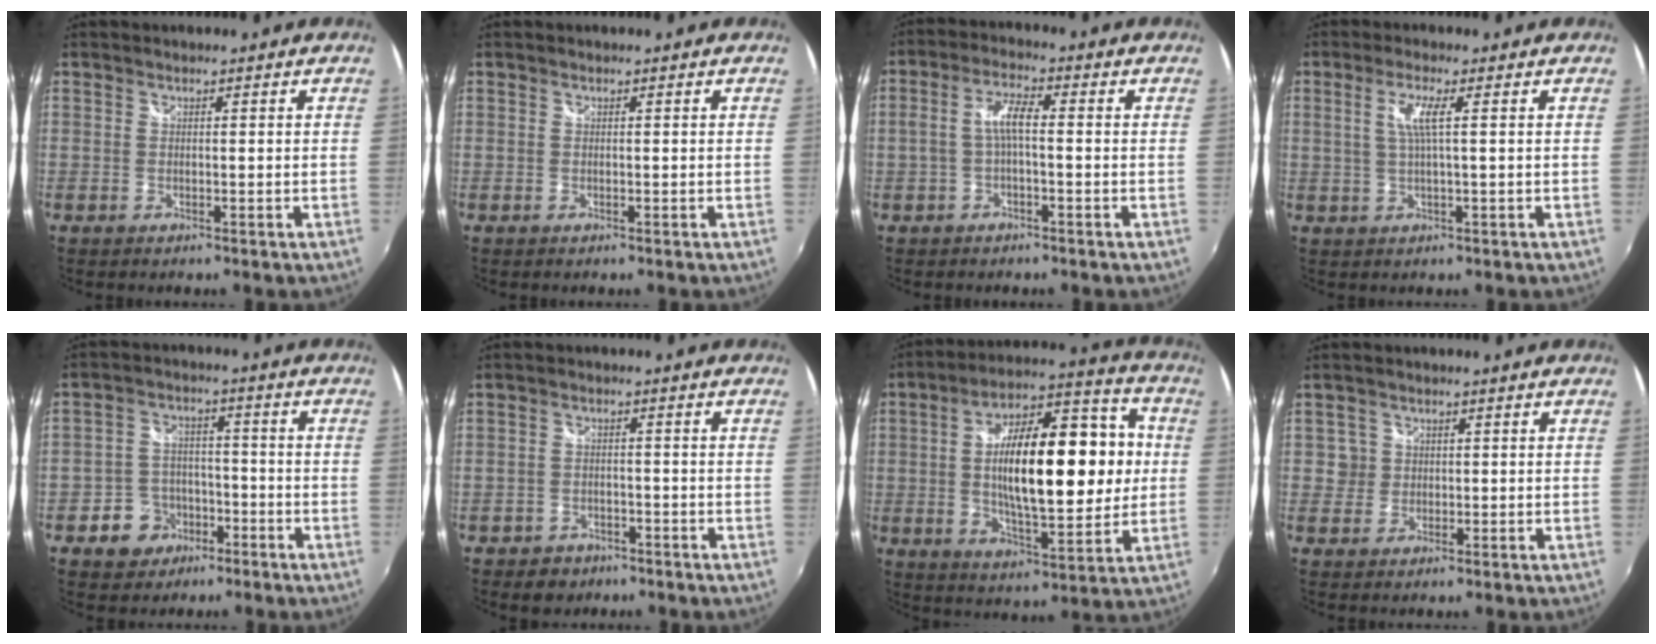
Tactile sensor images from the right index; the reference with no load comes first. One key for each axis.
{"total": 0.0}
{"total": 4.8, "fx": -0.5, "fy": 1.3, "fz": 4.6, "tx": -0.094, "ty": 0.013, "tz": -0.008}
{"total": 4.2, "fx": 1.1, "fy": 0.0, "fz": 4.1, "tx": -0.082, "ty": -0.001, "tz": 0.023}
{"total": 7.4, "fx": -4.0, "fy": 5.9, "fz": 1.6, "tx": -0.052, "ty": 0.025, "tz": -0.054}
{"total": 4.7, "fx": -3.2, "fy": 3.3, "fz": 0.8, "tx": -0.035, "ty": 0.009, "tz": -0.046}
{"total": 22.3, "fx": 1.0, "fy": 8.9, "fz": 20.4, "tx": -0.343, "ty": 0.024, "tz": 0.019}
{"total": 2.7, "fx": 0.5, "fy": 2.7, "fz": -0.1, "tx": 0.013, "ty": 0.011, "tz": 0.005}